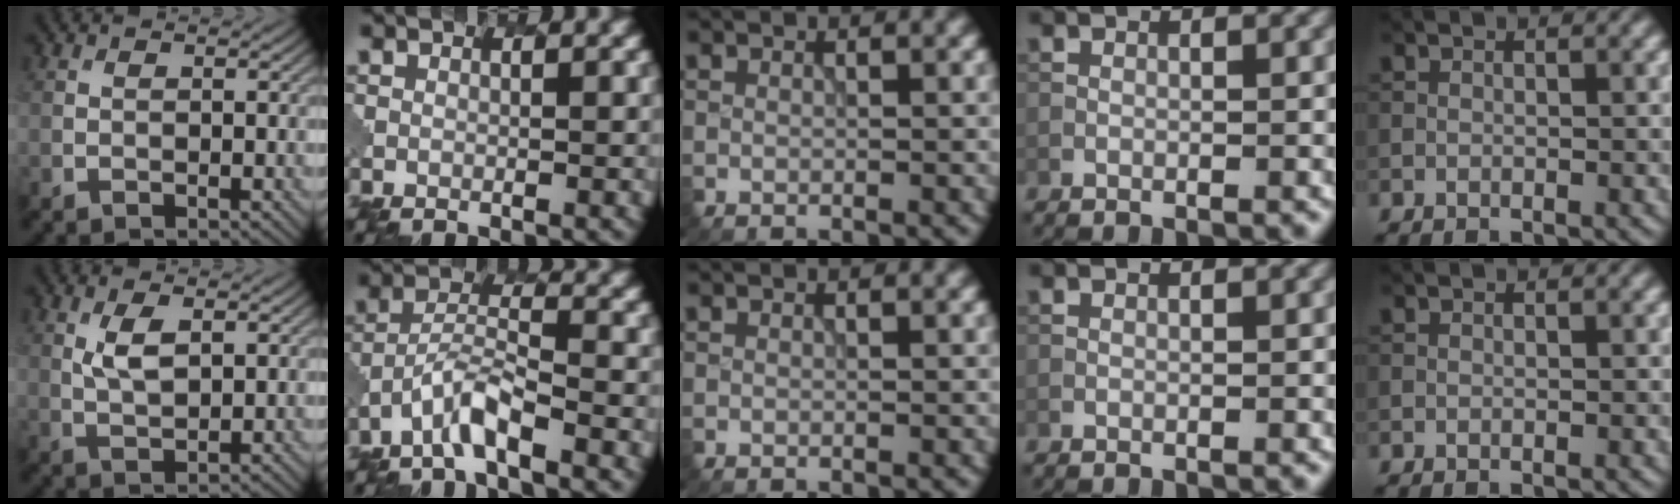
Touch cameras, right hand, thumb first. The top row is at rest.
{"thumb": {"total": 3.7, "force": [1.2, 1.6, 3.2], "torque": [-0.072, 0.000, 0.028]}, "index": {"total": 3.5, "force": [-2.6, 0.6, 2.3], "torque": [-0.049, 0.009, -0.055]}}